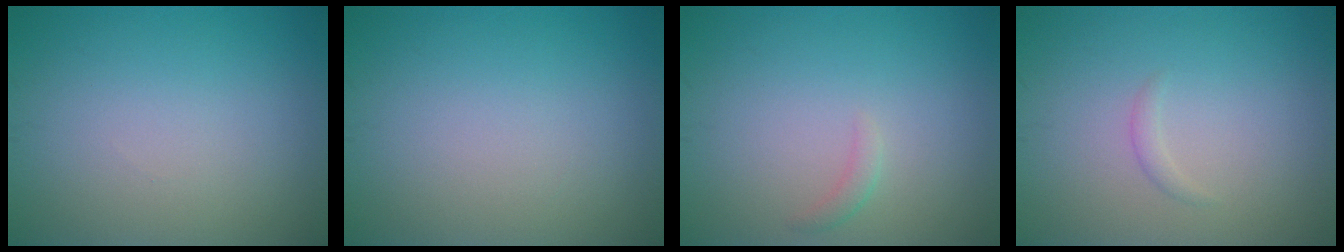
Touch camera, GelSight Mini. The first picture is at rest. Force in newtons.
{"total": 0.0}
{"total": 0.8, "press": 0.8, "slide": 0.1}
{"total": 0.7, "press": 0.7, "slide": 0.0}